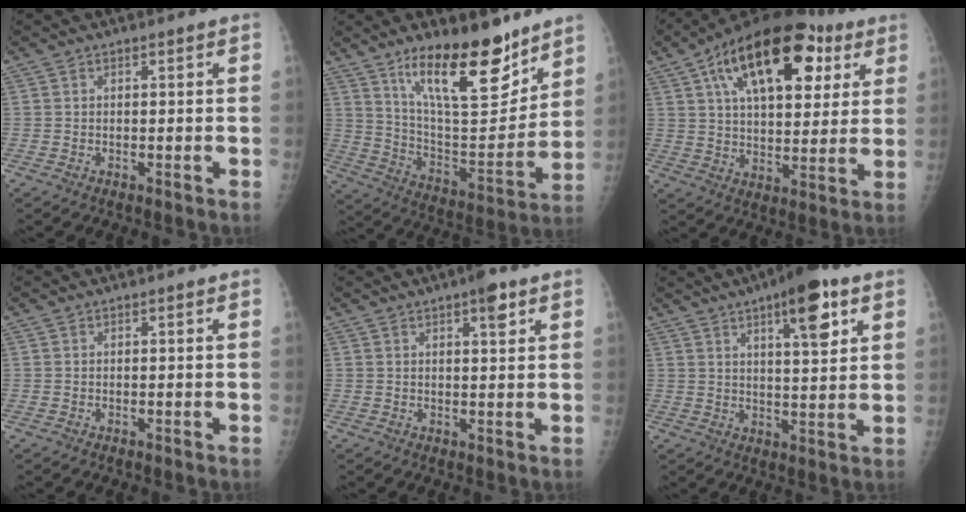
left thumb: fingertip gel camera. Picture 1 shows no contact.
{"total": 20.7, "force": [13.9, 7.0, 13.6], "torque": [-0.177, -0.091, 0.238]}
{"total": 24.4, "force": [10.5, 12.4, 18.3], "torque": [-0.260, 0.004, 0.164]}
{"total": 0.0}
{"total": 3.8, "force": [2.2, 1.0, 2.9], "torque": [-0.036, -0.009, 0.028]}
{"total": 11.4, "force": [5.8, 3.2, 9.3], "torque": [-0.120, -0.024, 0.081]}